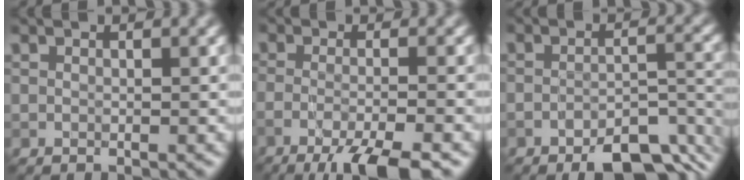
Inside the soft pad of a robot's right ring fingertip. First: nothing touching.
{"total": 6.0, "force": [-4.2, 1.0, 4.3], "torque": [-0.057, -0.008, -0.079]}
{"total": 7.3, "force": [-5.3, 2.6, 4.2], "torque": [-0.056, -0.011, -0.076]}